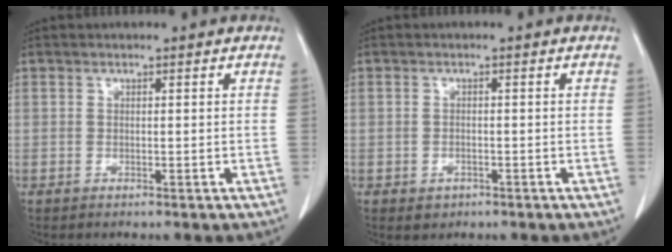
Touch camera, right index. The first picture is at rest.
{"total": 1.7, "force": [-0.7, 1.3, 0.7], "torque": [-0.007, 0.002, 0.000]}